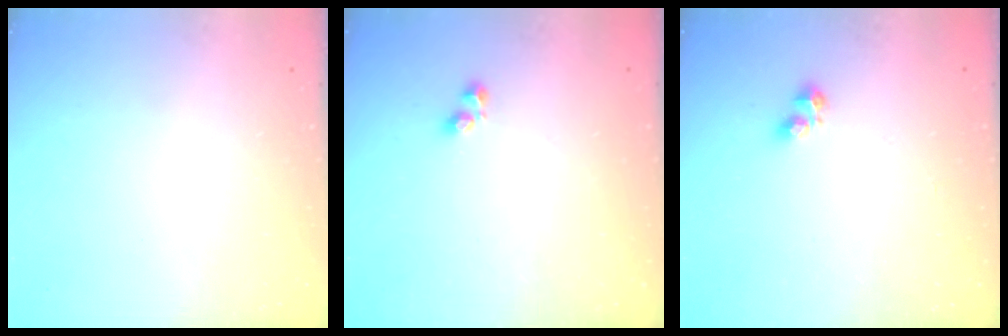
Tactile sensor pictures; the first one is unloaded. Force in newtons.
{"total": 1.6, "press": 1.5, "slide": 0.3}
{"total": 2.8, "press": 2.7, "slide": 0.5}